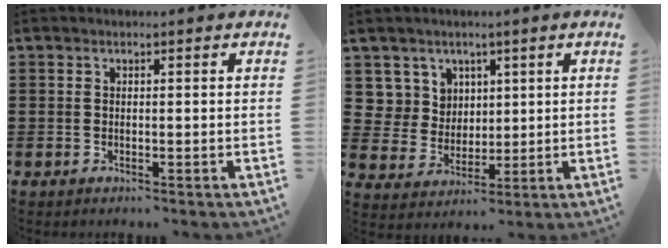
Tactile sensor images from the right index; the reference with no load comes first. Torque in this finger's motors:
{"motor_torque": [0.19, 0.23, 0.01, 0.00]}